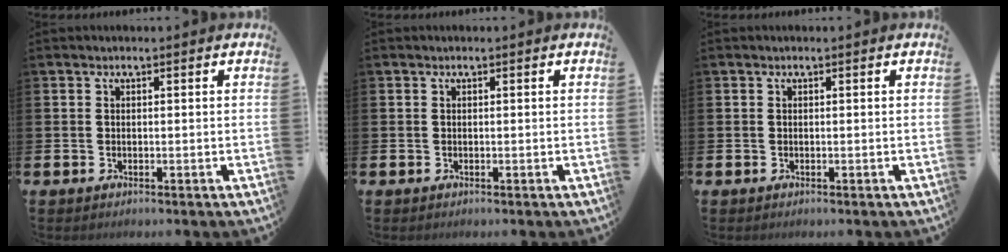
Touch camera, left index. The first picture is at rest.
{"total": 0.0}
{"total": 0.0}